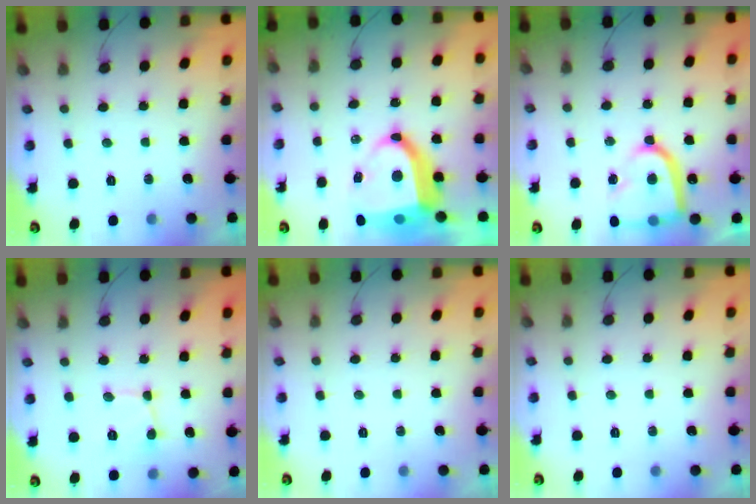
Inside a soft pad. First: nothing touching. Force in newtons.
{"total": 15.2, "press": 15.0, "slide": 2.2}
{"total": 16.3, "press": 16.2, "slide": 1.7}
{"total": 2.3, "press": 2.3, "slide": 0.2}
{"total": 0.0}
{"total": 0.0}